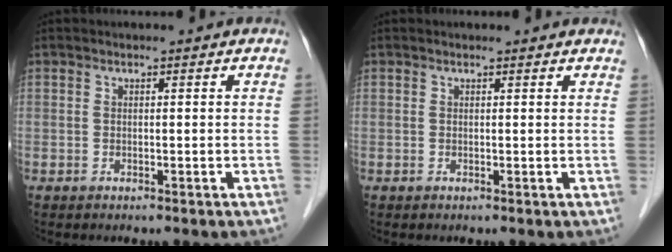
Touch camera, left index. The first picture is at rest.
{"total": 2.7, "force": [2.6, 0.6, 0.6], "torque": [-0.014, 0.011, 0.020]}